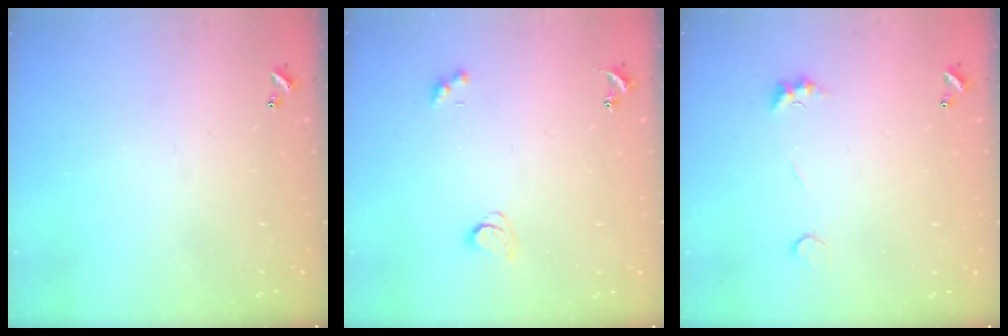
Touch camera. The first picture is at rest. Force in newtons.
{"total": 2.2, "press": 2.1, "slide": 0.7}
{"total": 1.8, "press": 1.7, "slide": 0.4}